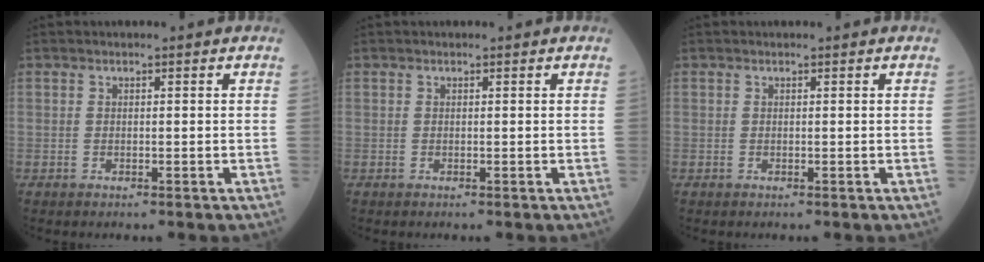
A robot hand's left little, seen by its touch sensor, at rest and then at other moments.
{"total": 0.0}
{"total": 0.0}